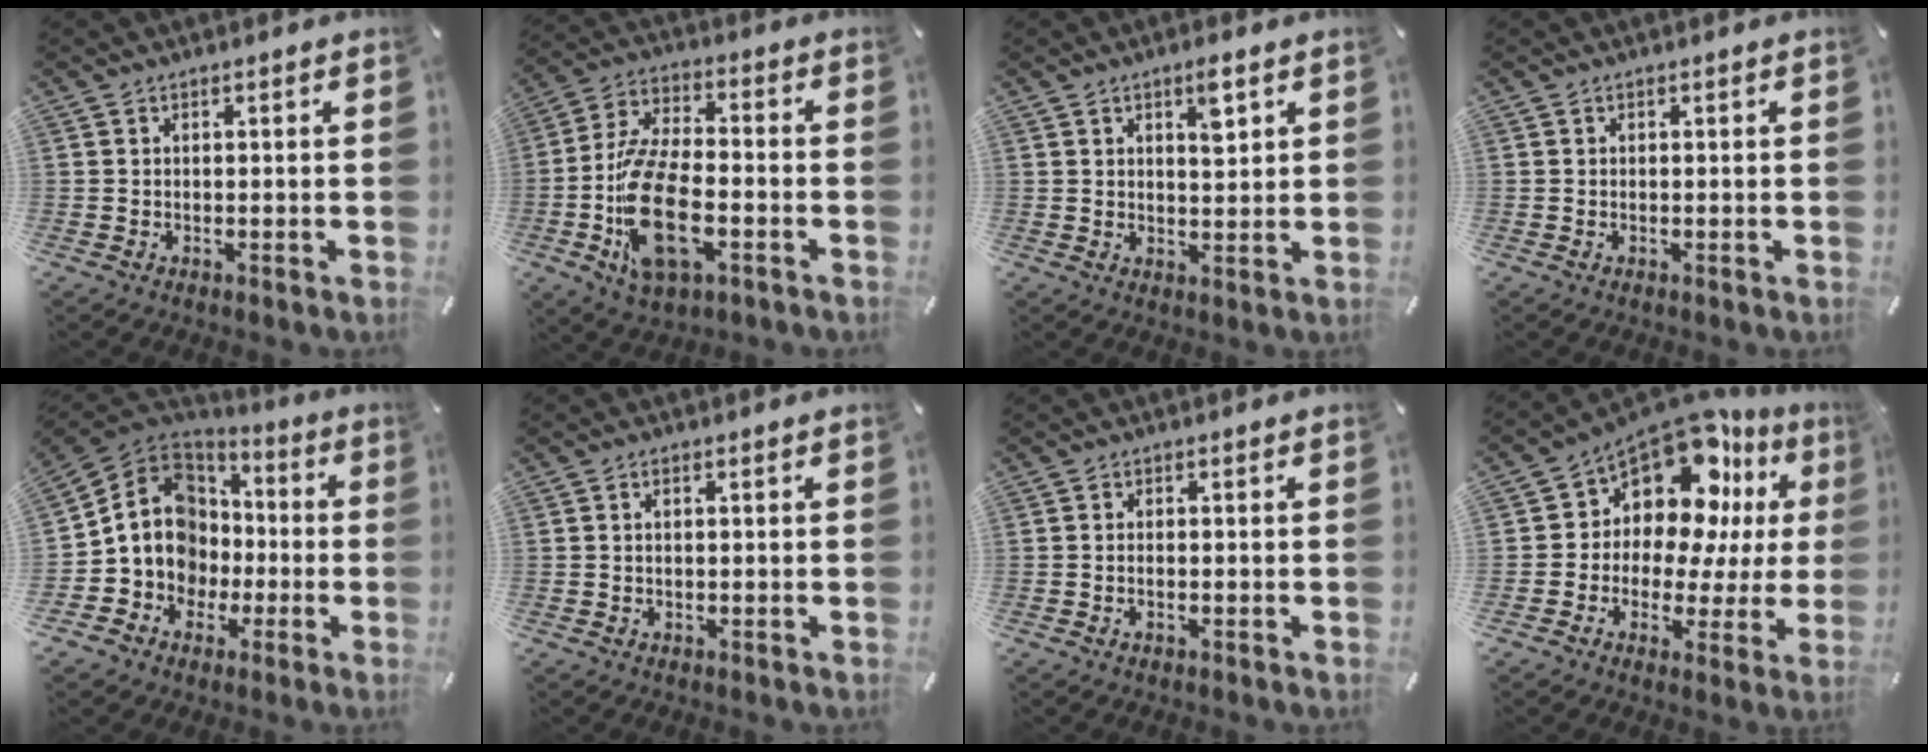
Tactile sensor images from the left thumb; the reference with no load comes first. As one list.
[{"total": 16.5, "force": [-4.9, 8.5, 13.3], "torque": [-0.286, 0.002, -0.085]}, {"total": 5.2, "force": [2.6, 2.0, 4.1], "torque": [-0.055, -0.009, 0.037]}, {"total": 0.0}, {"total": 13.9, "force": [-1.0, 12.7, 5.5], "torque": [-0.128, 0.006, -0.010]}, {"total": 1.2, "force": [0.3, 0.5, 1.1], "torque": [-0.022, 0.003, 0.003]}, {"total": 1.1, "force": [-0.3, 0.4, 1.0], "torque": [-0.019, -0.001, -0.005]}, {"total": 13.0, "force": [8.2, 7.6, 6.5], "torque": [-0.120, -0.090, 0.144]}]